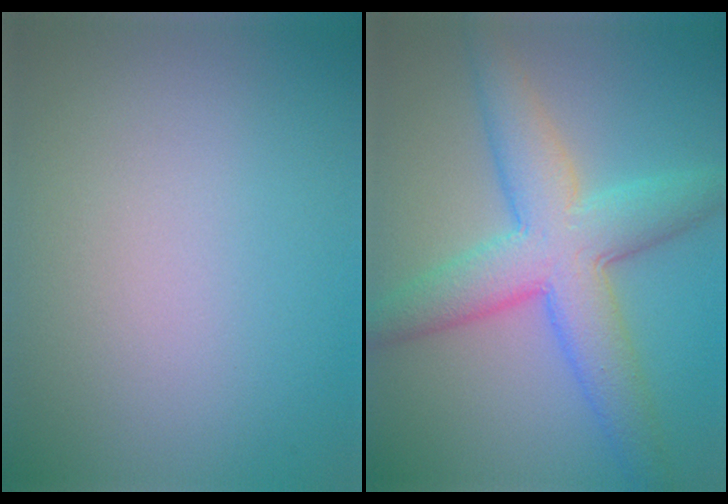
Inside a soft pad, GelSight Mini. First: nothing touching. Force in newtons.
{"total": 7.6, "press": 7.6, "slide": 0.1}